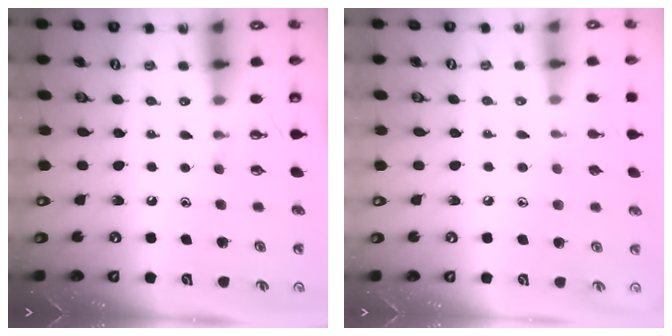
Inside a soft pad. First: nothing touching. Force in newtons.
{"total": 6.0, "press": 6.0, "slide": 0.5}